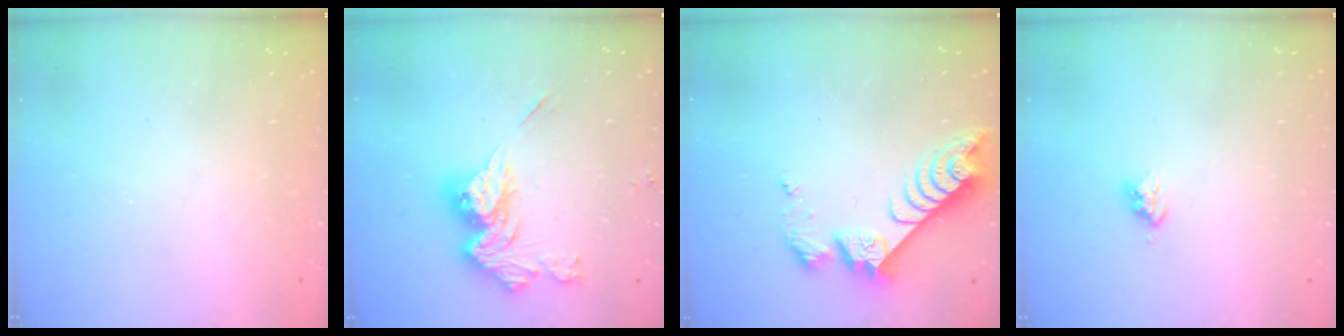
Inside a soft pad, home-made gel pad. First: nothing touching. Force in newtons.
{"total": 15.3, "press": 15.2, "slide": 0.3}
{"total": 8.3, "press": 8.3, "slide": 0.8}
{"total": 3.7, "press": 3.7, "slide": 0.4}